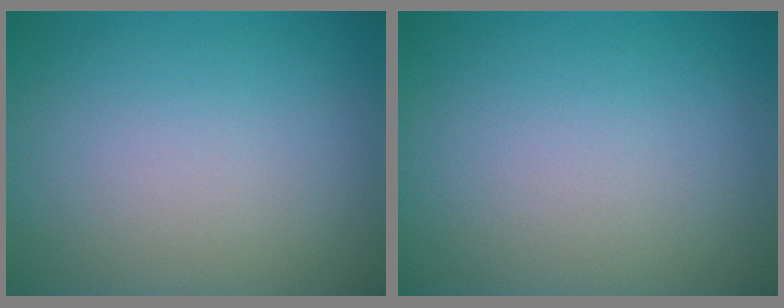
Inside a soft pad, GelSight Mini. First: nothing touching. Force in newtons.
{"total": 0.0}